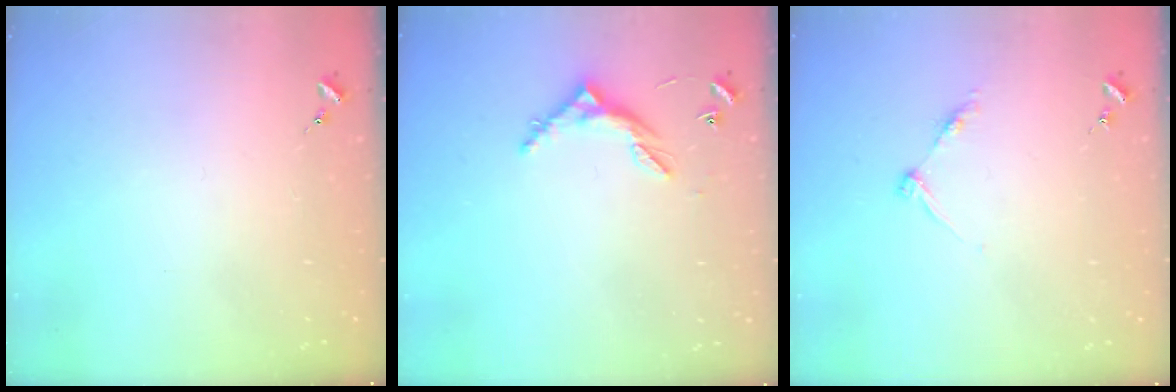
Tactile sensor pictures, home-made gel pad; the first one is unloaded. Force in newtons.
{"total": 6.1, "press": 6.1, "slide": 0.4}
{"total": 5.1, "press": 5.0, "slide": 0.8}